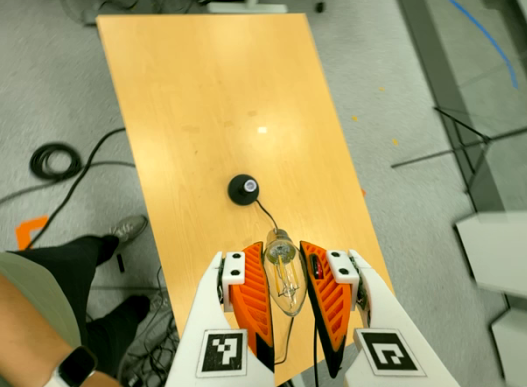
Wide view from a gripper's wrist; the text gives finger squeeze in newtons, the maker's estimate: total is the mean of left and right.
{"total": 18.7, "left": 20.4, "right": 16.9}